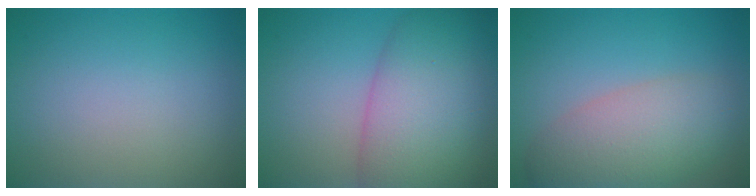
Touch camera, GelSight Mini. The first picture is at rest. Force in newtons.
{"total": 10.2, "press": 10.2, "slide": 0.4}
{"total": 6.6, "press": 6.6, "slide": 0.5}